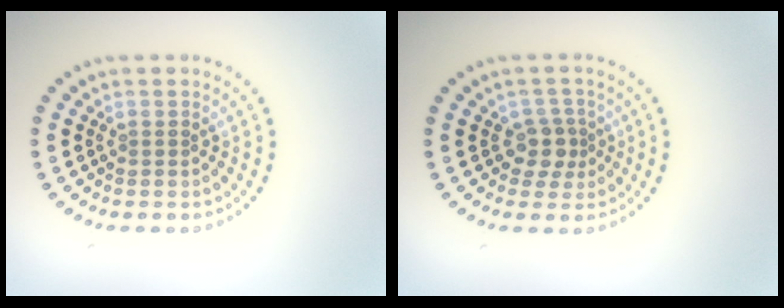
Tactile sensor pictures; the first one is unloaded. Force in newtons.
{"total": 2.2, "press": 1.8, "slide": 1.3}